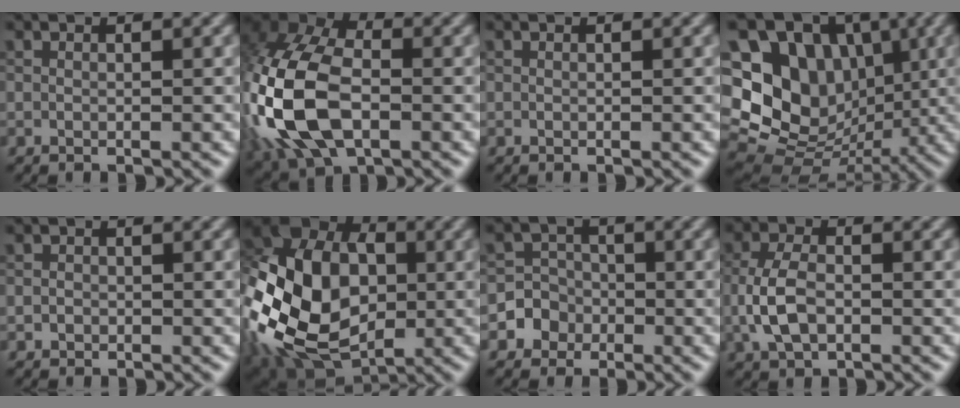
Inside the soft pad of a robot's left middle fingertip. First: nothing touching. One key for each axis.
{"total": 12.9, "fx": -2.3, "fy": 8.2, "fz": 9.6, "tx": -0.231, "ty": -0.002, "tz": -0.059}
{"total": 0.0}
{"total": 18.6, "fx": 3.4, "fy": 15.9, "fz": 9.1, "tx": -0.210, "ty": 0.038, "tz": 0.047}
{"total": 0.7, "fx": -0.2, "fy": 0.6, "fz": 0.2, "tx": 0.001, "ty": -0.003, "tz": -0.006}
{"total": 15.7, "fx": -2.2, "fy": 10.9, "fz": 11.2, "tx": -0.223, "ty": 0.007, "tz": -0.046}
{"total": 4.0, "fx": -1.6, "fy": 3.6, "fz": 0.2, "tx": 0.030, "ty": 0.005, "tz": -0.044}
{"total": 3.9, "fx": -0.8, "fy": 2.4, "fz": 3.0, "tx": -0.066, "ty": 0.002, "tz": -0.020}